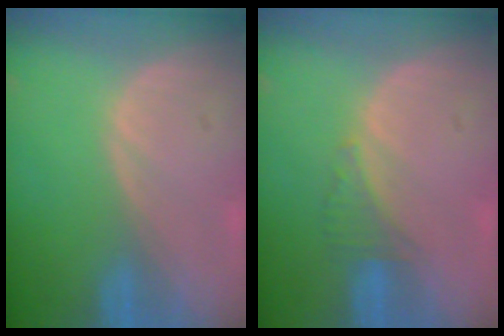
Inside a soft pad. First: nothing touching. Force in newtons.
{"total": 2.3, "press": 2.2, "slide": 0.7}